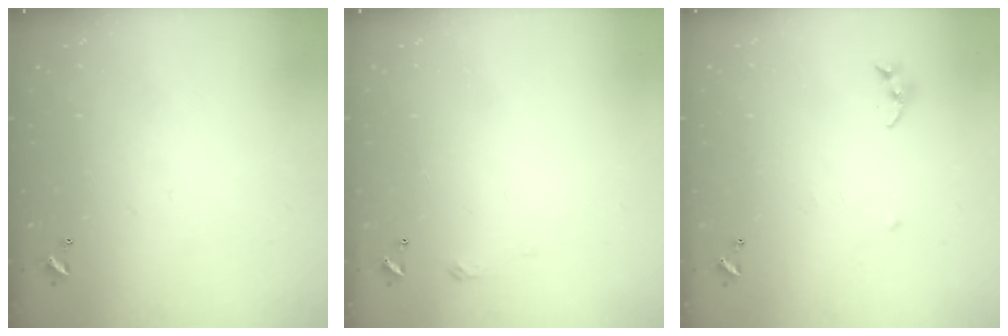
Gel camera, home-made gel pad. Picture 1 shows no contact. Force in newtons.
{"total": 2.7, "press": 2.6, "slide": 0.4}
{"total": 5.4, "press": 5.4, "slide": 0.6}